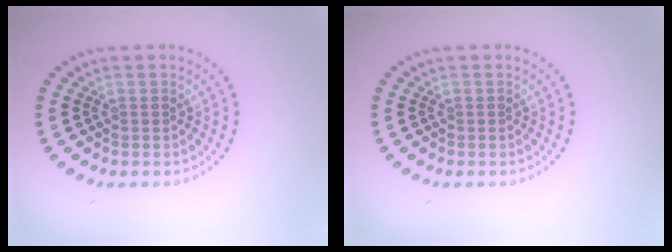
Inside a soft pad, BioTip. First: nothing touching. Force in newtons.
{"total": 0.0}